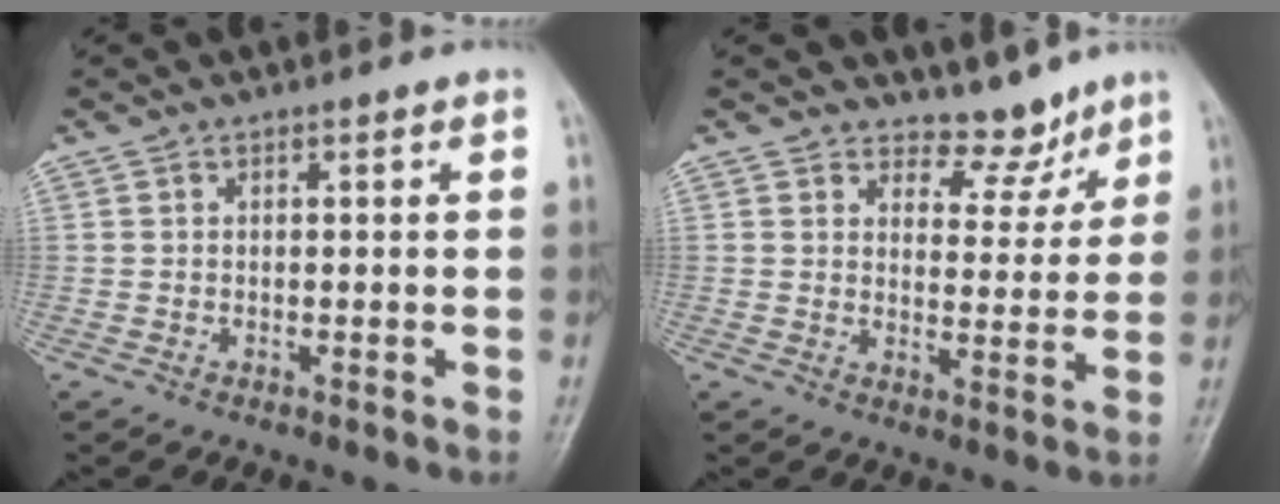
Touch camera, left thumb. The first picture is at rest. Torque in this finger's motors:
{"motor_torque": [0.16, 0.20, -0.34, 0.14, -0.05]}